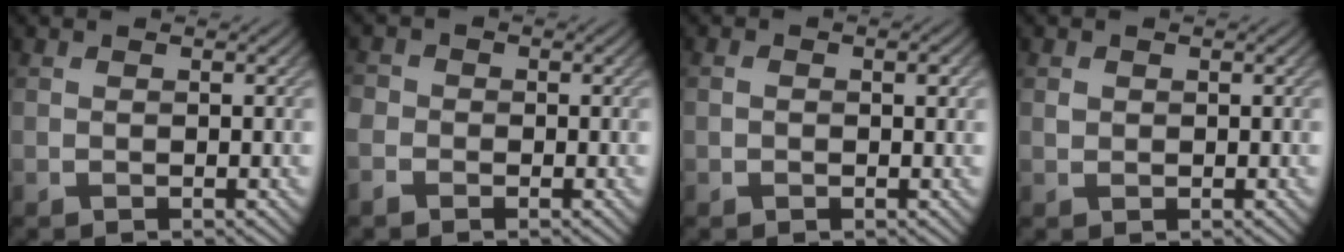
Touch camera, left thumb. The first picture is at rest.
{"total": 2.4, "force": [-1.6, 1.7, 0.7], "torque": [-0.021, -0.001, -0.046]}
{"total": 1.4, "force": [0.0, 0.9, 1.1], "torque": [-0.015, -0.001, -0.001]}
{"total": 0.7, "force": [0.2, 0.6, 0.2], "torque": [-0.004, -0.001, 0.003]}